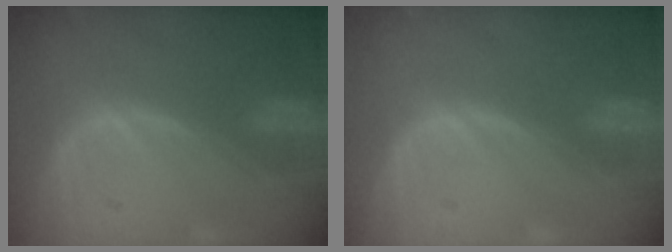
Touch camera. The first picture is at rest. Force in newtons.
{"total": 0.0}